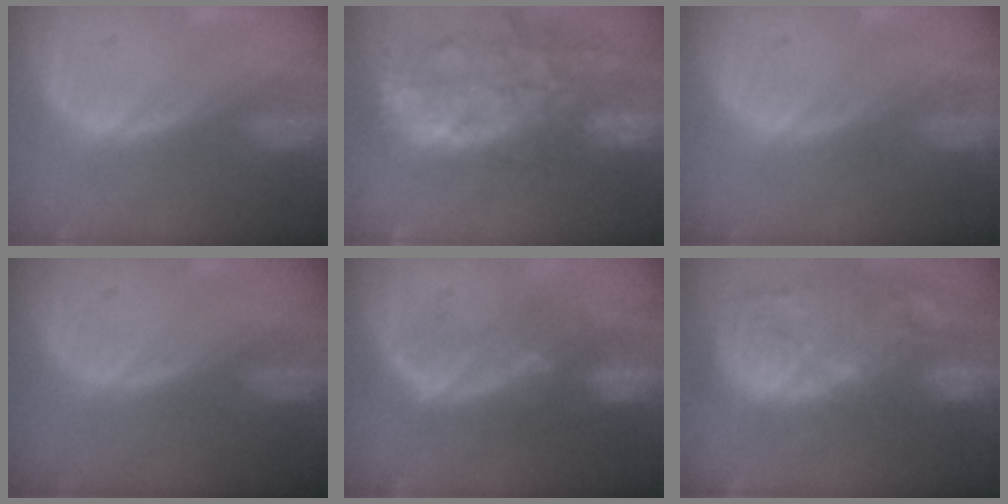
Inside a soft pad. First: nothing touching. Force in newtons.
{"total": 14.3, "press": 11.6, "slide": 8.3}
{"total": 0.0}
{"total": 0.0}
{"total": 10.1, "press": 8.6, "slide": 5.3}
{"total": 14.6, "press": 12.6, "slide": 7.3}